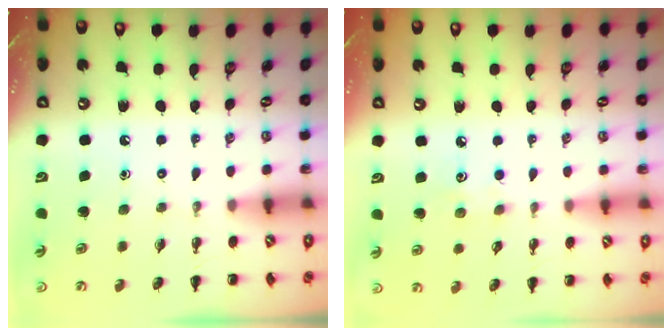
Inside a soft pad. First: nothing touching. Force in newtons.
{"total": 5.1, "press": 4.9, "slide": 1.4}